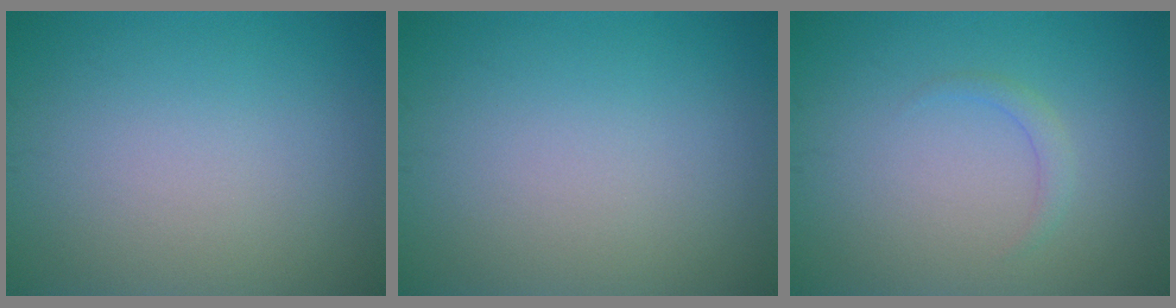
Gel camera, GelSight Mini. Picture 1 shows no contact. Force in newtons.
{"total": 0.0}
{"total": 1.1, "press": 1.1, "slide": 0.1}